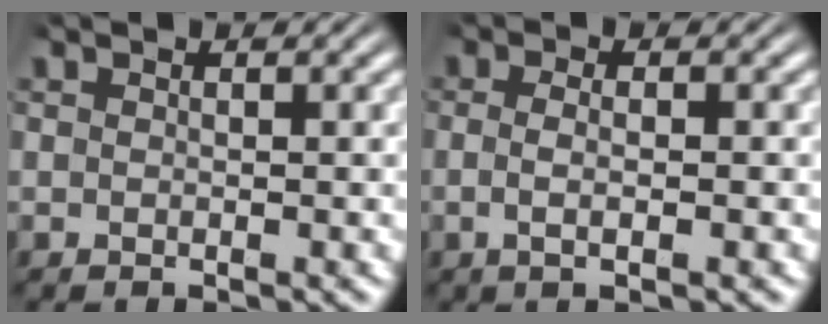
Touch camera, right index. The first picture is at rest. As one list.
[{"total": 2.1, "force": [-0.6, 0.2, 2.0], "torque": [-0.045, -0.007, -0.007]}]